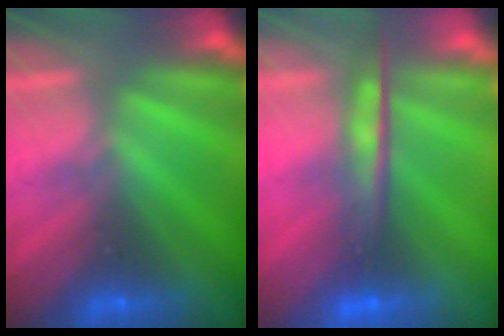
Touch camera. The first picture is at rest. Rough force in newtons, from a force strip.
{"total": 7.4}